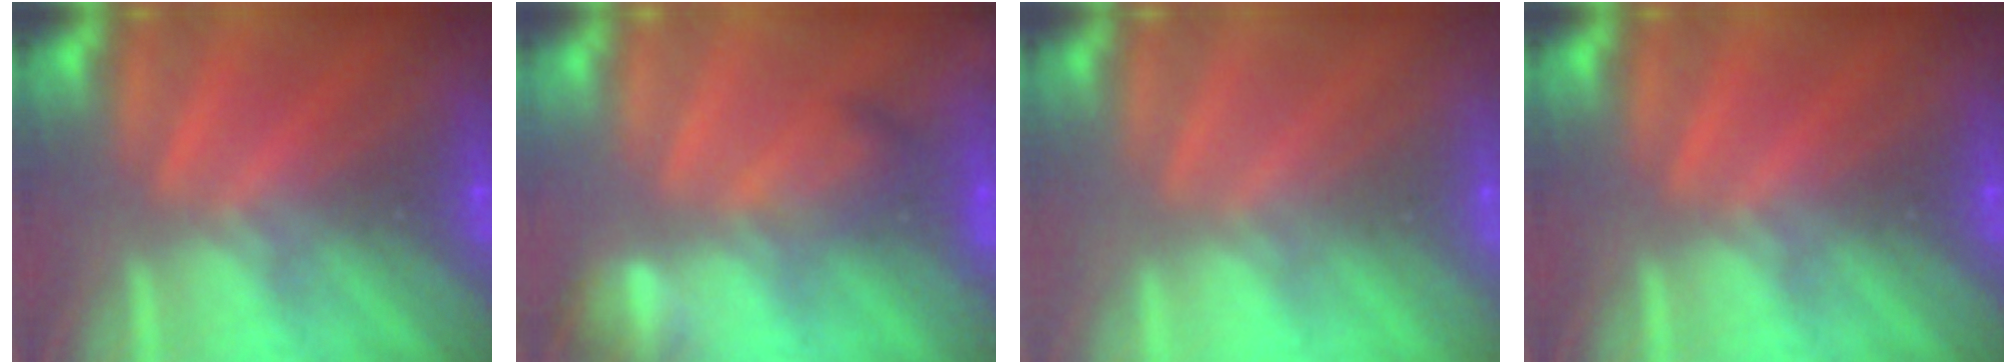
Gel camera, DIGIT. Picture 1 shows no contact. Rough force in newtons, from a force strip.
{"total": 2.4}
{"total": 2.8}
{"total": 0.0}